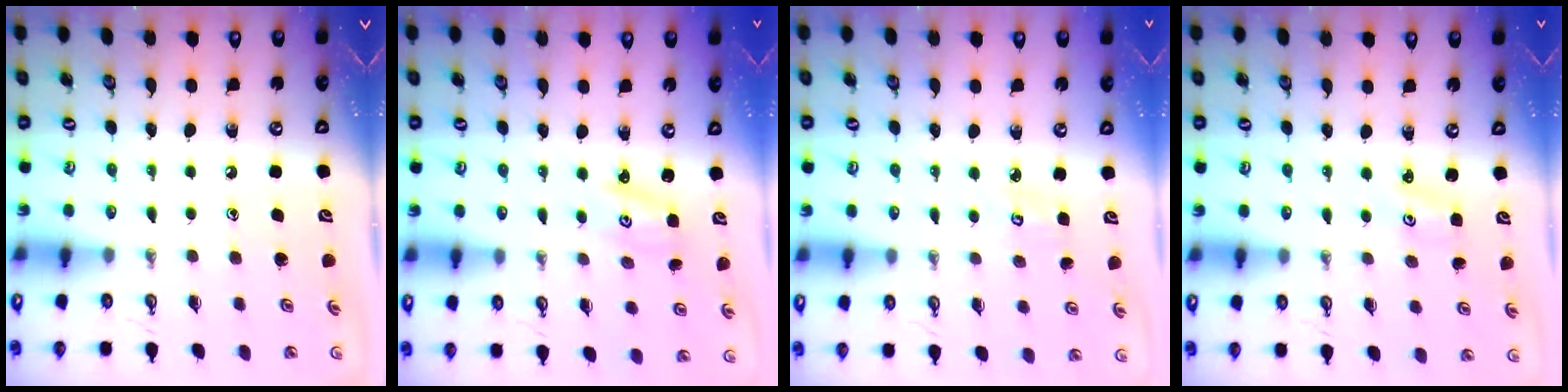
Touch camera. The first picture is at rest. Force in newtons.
{"total": 2.0, "press": 2.0, "slide": 0.2}
{"total": 3.4, "press": 3.4, "slide": 0.3}
{"total": 2.0, "press": 2.0, "slide": 0.3}